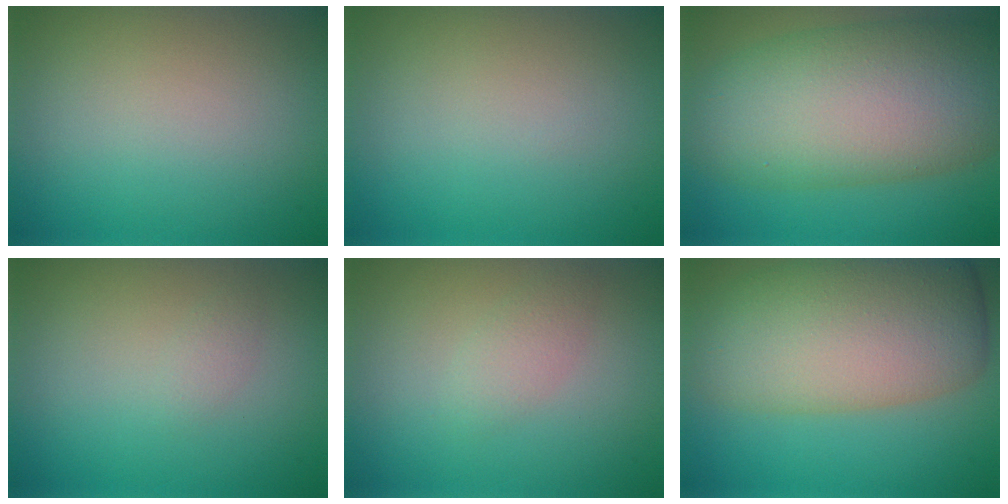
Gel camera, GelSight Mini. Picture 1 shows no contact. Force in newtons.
{"total": 0.0}
{"total": 12.2, "press": 12.2, "slide": 0.4}
{"total": 0.7, "press": 0.7, "slide": 0.0}
{"total": 1.5, "press": 1.5, "slide": 0.0}
{"total": 10.5, "press": 10.5, "slide": 0.7}